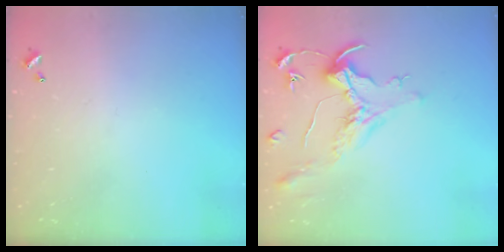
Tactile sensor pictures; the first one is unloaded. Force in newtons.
{"total": 1.6, "press": 1.4, "slide": 0.7}